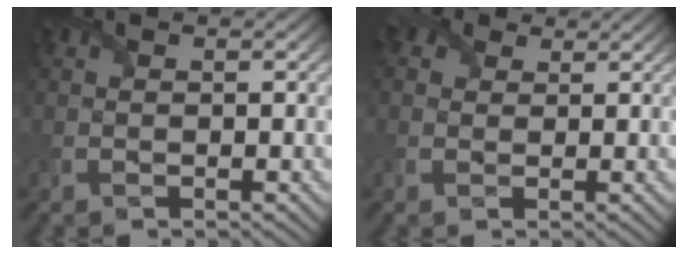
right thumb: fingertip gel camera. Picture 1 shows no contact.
{"total": 3.0, "force": [1.5, 2.3, 1.2], "torque": [-0.029, 0.005, 0.017]}